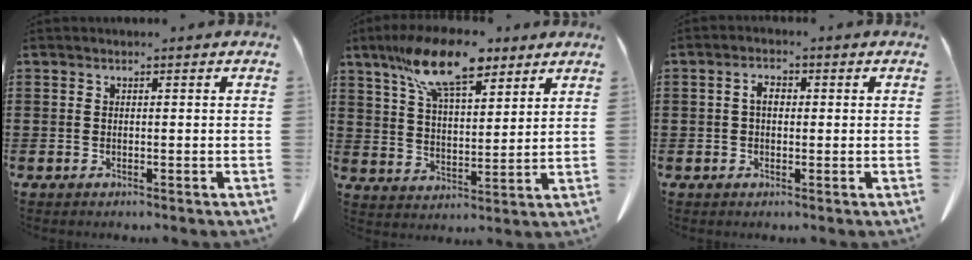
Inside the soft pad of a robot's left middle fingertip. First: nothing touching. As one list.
[{"total": 13.0, "force": [9.1, 4.2, 8.3], "torque": [-0.174, -0.016, 0.165]}, {"total": 2.5, "force": [0.3, 1.3, 2.1], "torque": [-0.043, 0.008, 0.003]}]